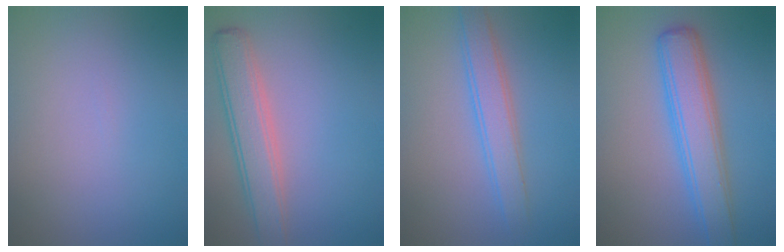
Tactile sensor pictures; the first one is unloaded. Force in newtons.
{"total": 4.3, "press": 4.3, "slide": 0.3}
{"total": 3.1, "press": 3.1, "slide": 0.0}
{"total": 5.3, "press": 5.3, "slide": 0.1}